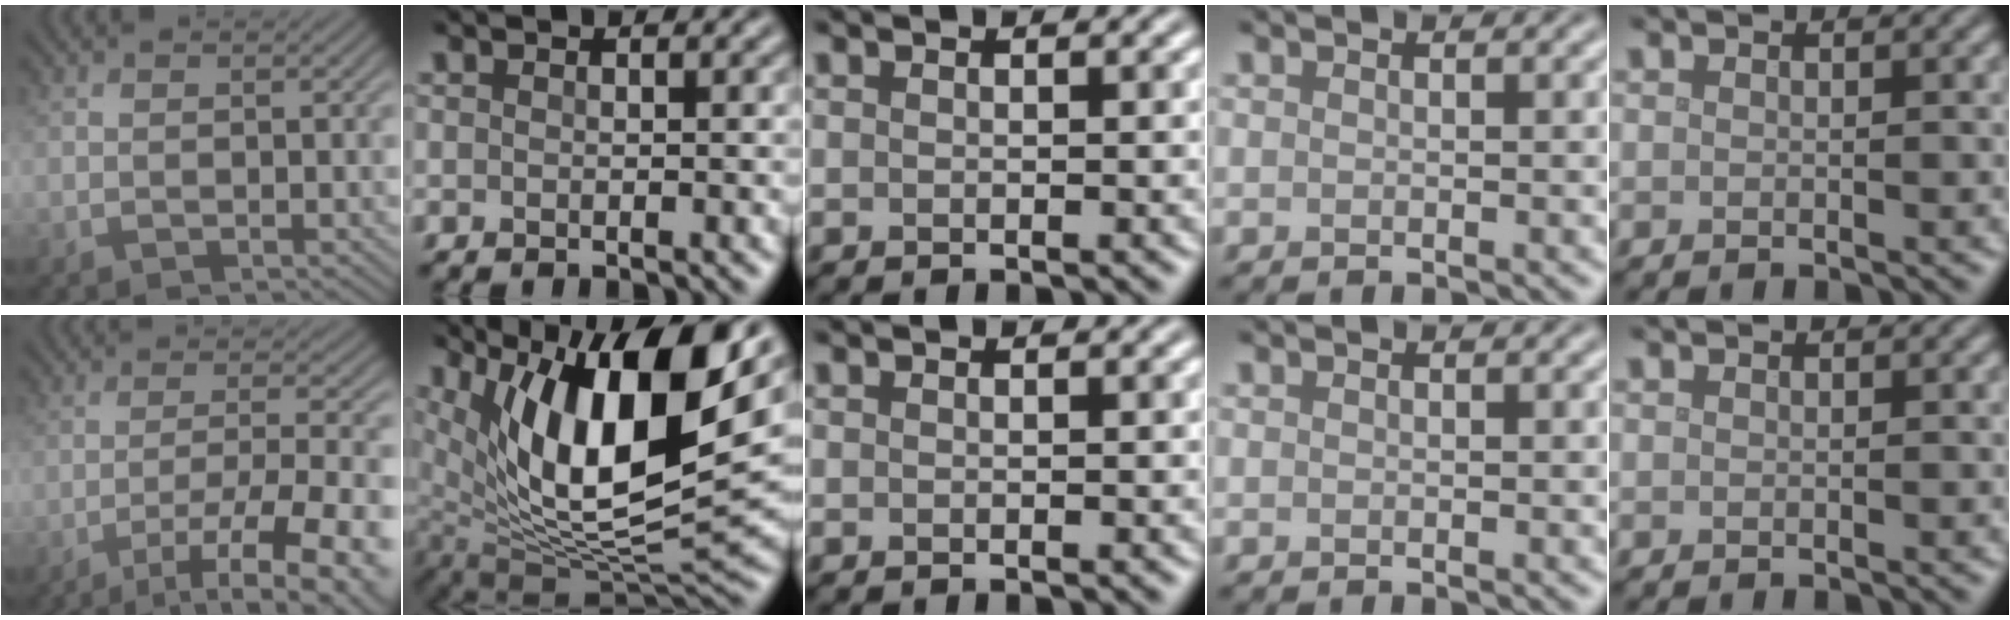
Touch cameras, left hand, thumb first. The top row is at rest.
{"thumb": {"total": 12.1, "force": [-7.2, 2.6, 9.4], "torque": [-0.151, -0.013, -0.096]}, "index": {"total": 14.9, "force": [5.3, 6.2, 12.5], "torque": [-0.204, -0.014, 0.095]}}